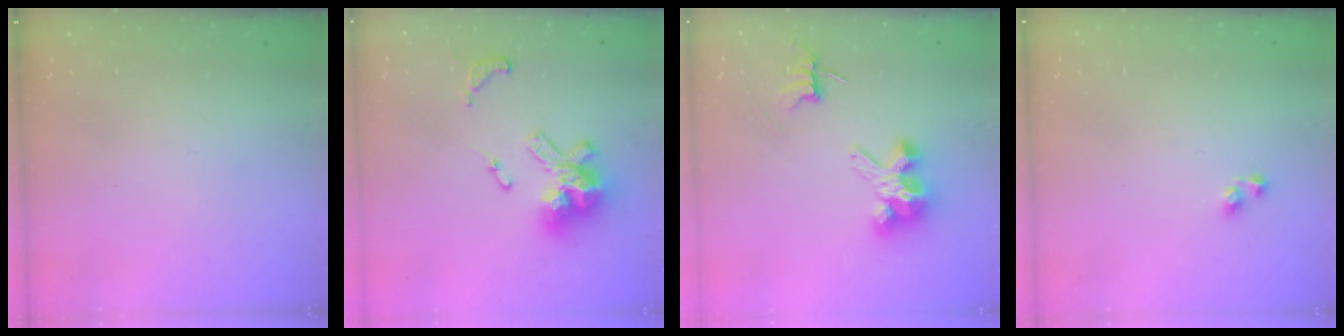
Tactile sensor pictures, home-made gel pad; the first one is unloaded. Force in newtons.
{"total": 15.0, "press": 14.9, "slide": 1.9}
{"total": 6.9, "press": 6.9, "slide": 0.5}
{"total": 2.9, "press": 2.9, "slide": 0.2}